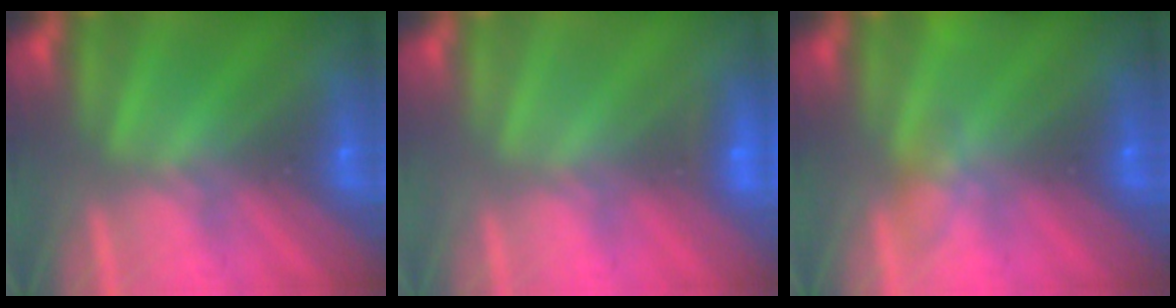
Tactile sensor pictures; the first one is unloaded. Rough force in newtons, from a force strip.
{"total": 1.9}
{"total": 3.2}